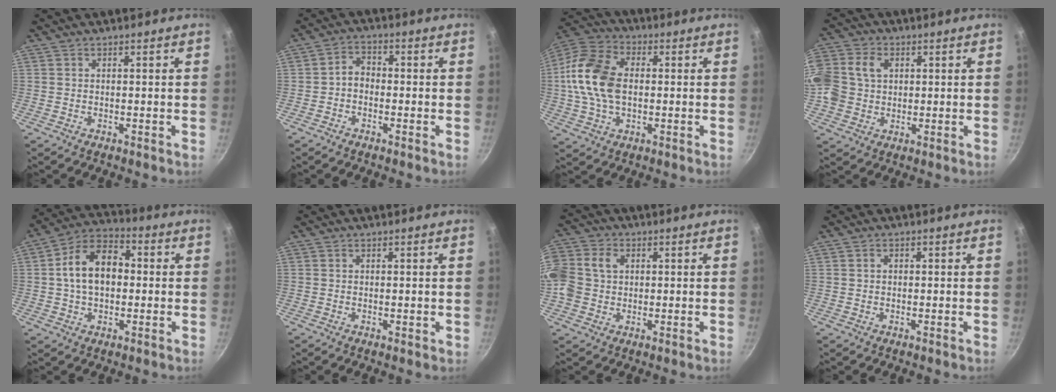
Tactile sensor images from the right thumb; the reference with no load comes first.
{"total": 3.4, "force": [-1.0, 2.6, 2.0], "torque": [-0.024, 0.019, -0.028]}
{"total": 15.5, "force": [0.3, 10.4, 11.5], "torque": [-0.211, 0.024, -0.008]}
{"total": 14.7, "force": [2.4, 12.2, 7.9], "torque": [-0.191, 0.029, 0.036]}
{"total": 12.9, "force": [0.8, 8.7, 9.4], "torque": [-0.130, 0.030, -0.002]}
{"total": 0.6, "force": [0.1, 0.2, 0.5], "torque": [-0.006, -0.001, 0.001]}
{"total": 13.3, "force": [1.8, 11.1, 7.2], "torque": [-0.177, 0.030, 0.023]}
{"total": 1.1, "force": [0.2, 0.9, 0.6], "torque": [-0.007, 0.005, 0.002]}